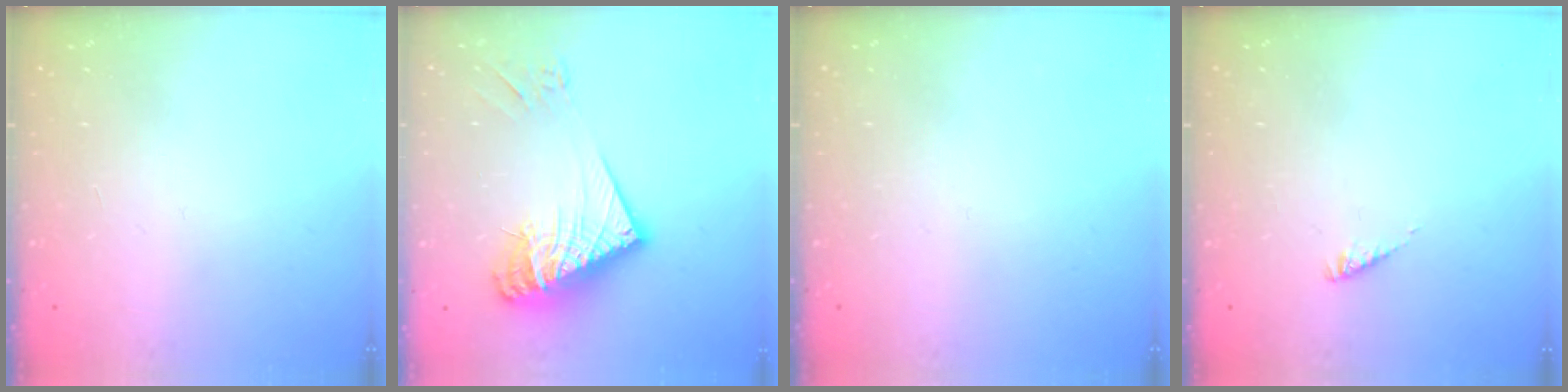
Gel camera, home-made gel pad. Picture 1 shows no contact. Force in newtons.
{"total": 17.3, "press": 17.2, "slide": 1.9}
{"total": 0.0}
{"total": 1.4, "press": 1.4, "slide": 0.2}